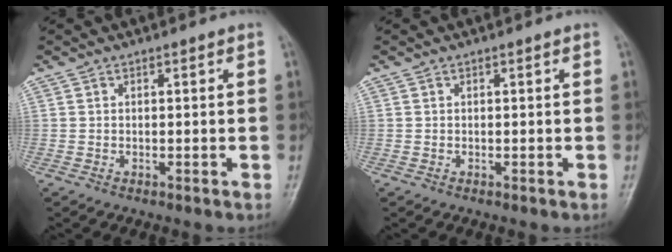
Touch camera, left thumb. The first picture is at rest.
{"total": 0.0}